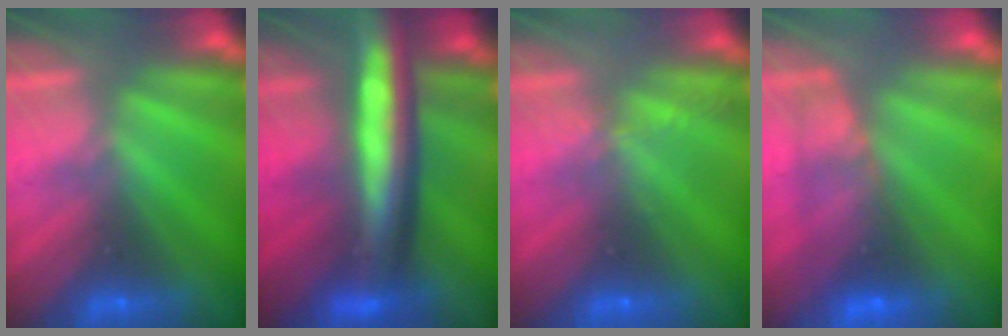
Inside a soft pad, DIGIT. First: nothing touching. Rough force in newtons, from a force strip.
{"total": 8.6}
{"total": 2.2}
{"total": 10.0}